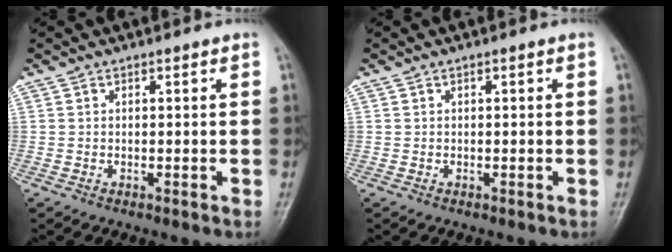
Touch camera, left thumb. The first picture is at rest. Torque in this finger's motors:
{"motor_torque": [-0.02, 0.02, -0.01, -0.01, 0.00]}